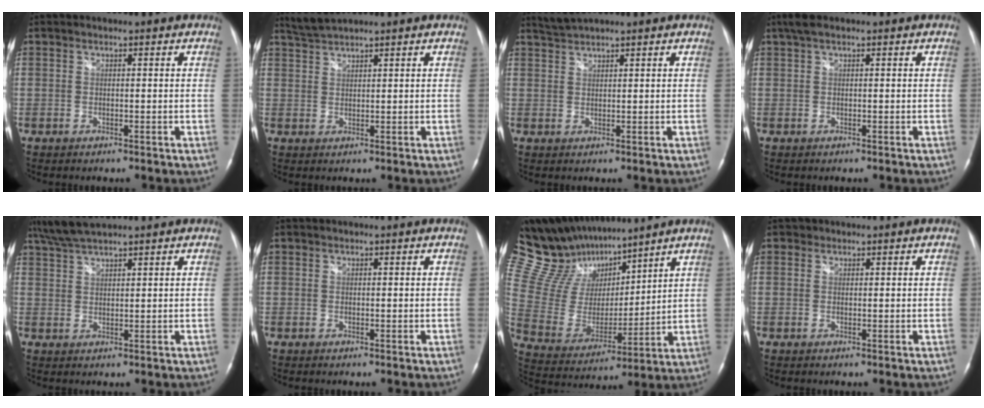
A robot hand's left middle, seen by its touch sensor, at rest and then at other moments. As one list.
[{"total": 2.7, "force": [2.6, -0.4, 0.5], "torque": [-0.018, 0.010, 0.058]}, {"total": 2.3, "force": [2.2, -0.2, 0.4], "torque": [-0.013, 0.010, 0.048]}, {"total": 2.1, "force": [1.3, 0.7, 1.4], "torque": [-0.032, 0.023, 0.025]}, {"total": 5.9, "force": [5.1, 0.5, 3.0], "torque": [-0.066, 0.021, 0.100]}, {"total": 0.0}, {"total": 16.6, "force": [14.3, 5.7, 6.4], "torque": [-0.137, 0.024, 0.273]}, {"total": 0.9, "force": [0.5, 0.8, 0.0], "torque": [0.005, -0.001, 0.003]}]